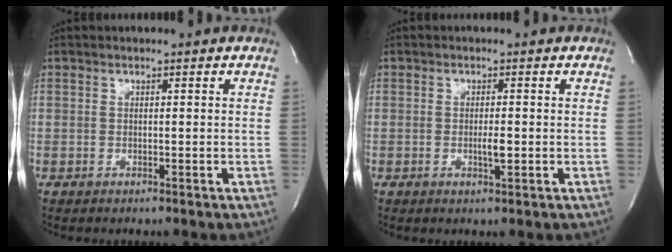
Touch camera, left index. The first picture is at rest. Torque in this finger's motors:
{"motor_torque": [0.39, 0.03, 0.01, 0.04]}